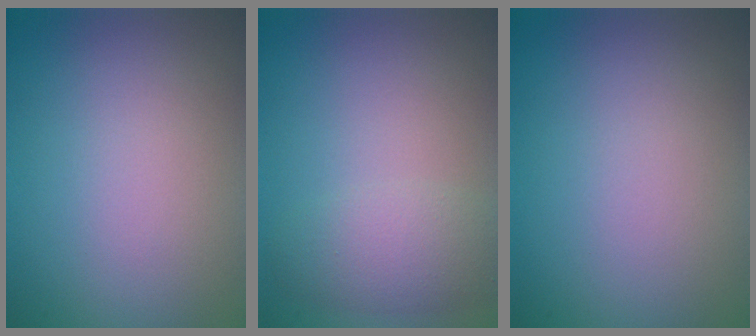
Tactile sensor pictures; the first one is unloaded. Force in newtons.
{"total": 3.2, "press": 3.2, "slide": 0.1}
{"total": 0.0}